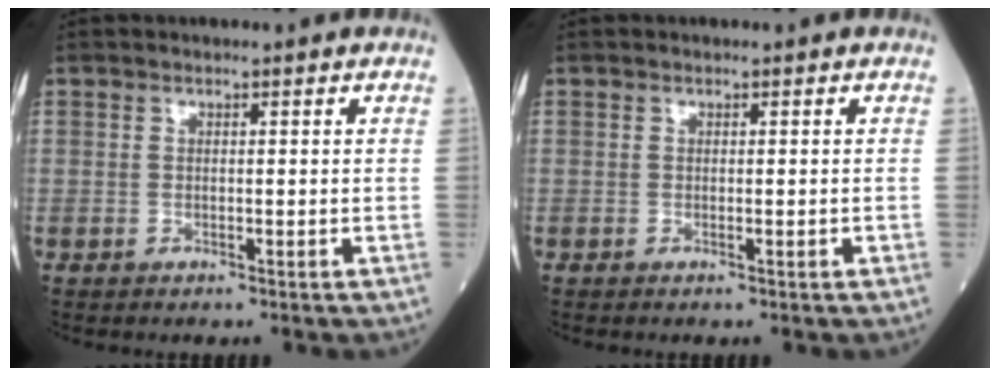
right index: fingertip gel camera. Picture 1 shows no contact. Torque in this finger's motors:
{"motor_torque": [0.10, 0.05, 0.06, 0.02]}